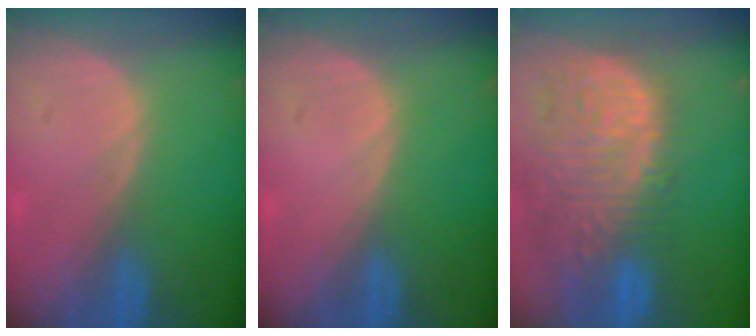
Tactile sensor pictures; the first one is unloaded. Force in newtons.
{"total": 0.0}
{"total": 14.6, "press": 12.0, "slide": 8.2}